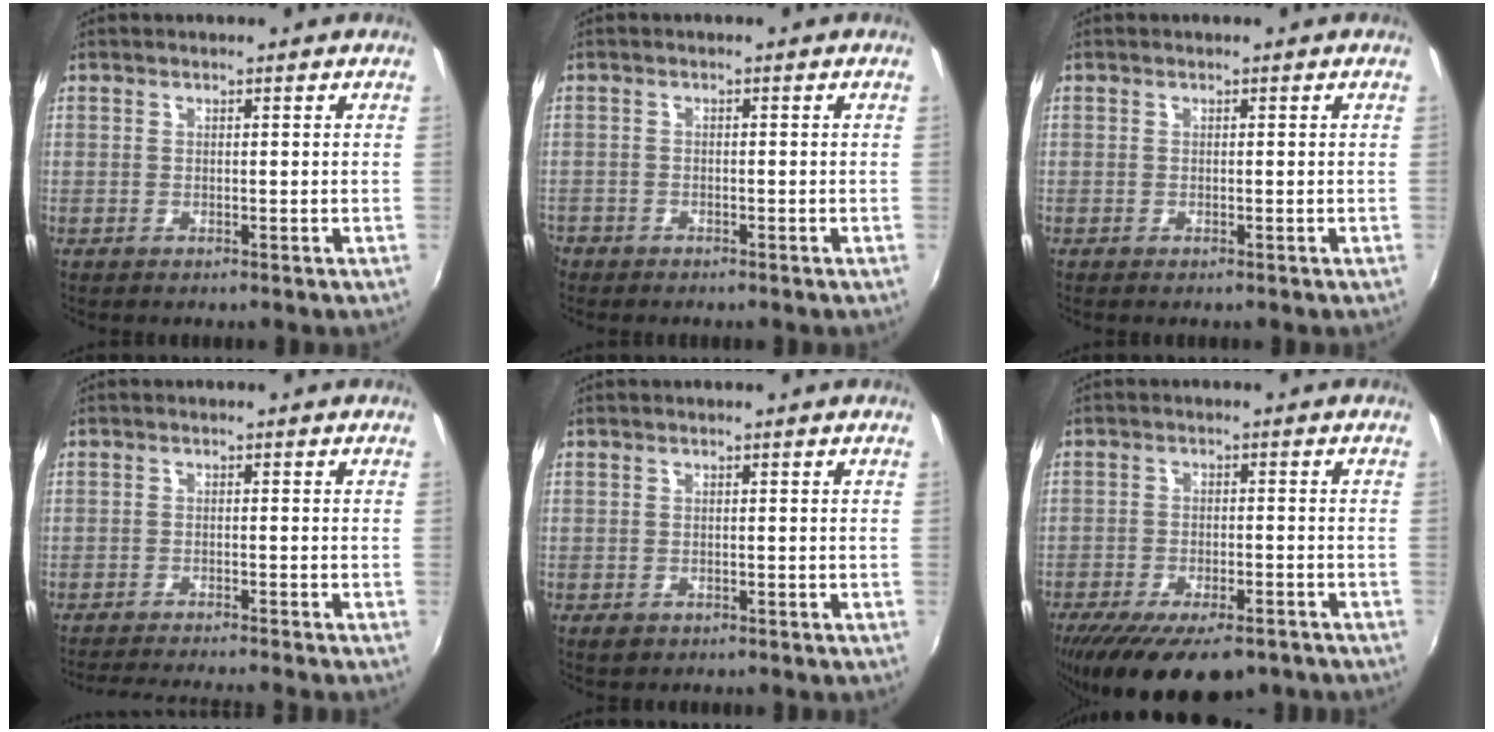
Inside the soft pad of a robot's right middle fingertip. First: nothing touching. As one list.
[{"total": 2.7, "force": [-2.1, 1.7, 0.4], "torque": [-0.022, -0.004, -0.042]}, {"total": 0.0}, {"total": 7.1, "force": [-6.5, -0.8, 2.7], "torque": [-0.065, -0.013, -0.102]}, {"total": 1.8, "force": [-1.0, 1.3, 0.7], "torque": [-0.015, -0.004, -0.014]}, {"total": 16.9, "force": [-12.1, 6.2, 10.0], "torque": [-0.201, -0.046, -0.179]}]